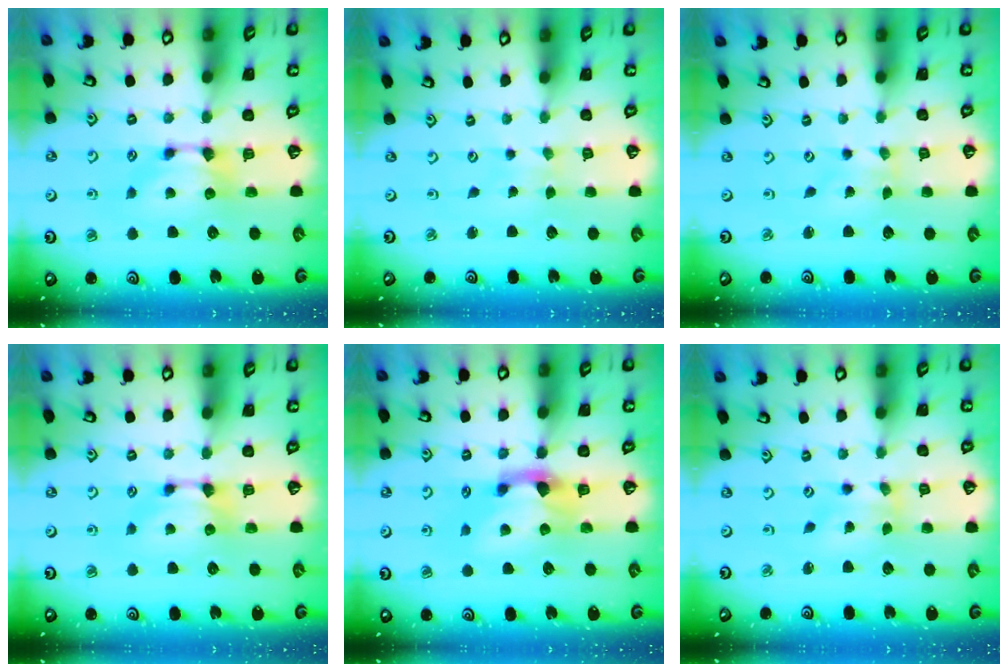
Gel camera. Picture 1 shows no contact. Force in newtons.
{"total": 4.7, "press": 4.6, "slide": 0.2}
{"total": 4.8, "press": 4.8, "slide": 0.7}
{"total": 0.0}
{"total": 2.6, "press": 2.0, "slide": 1.7}
{"total": 1.5, "press": 1.0, "slide": 1.1}